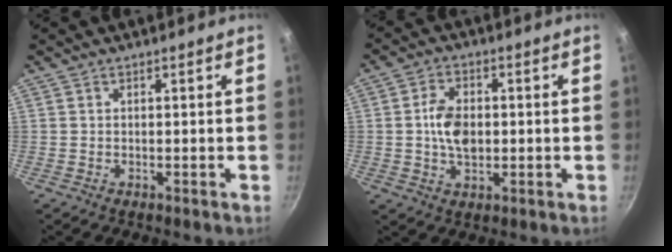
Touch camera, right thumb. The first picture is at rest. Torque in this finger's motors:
{"motor_torque": [0.93, 1.13, 0.70, 0.23, 0.03]}